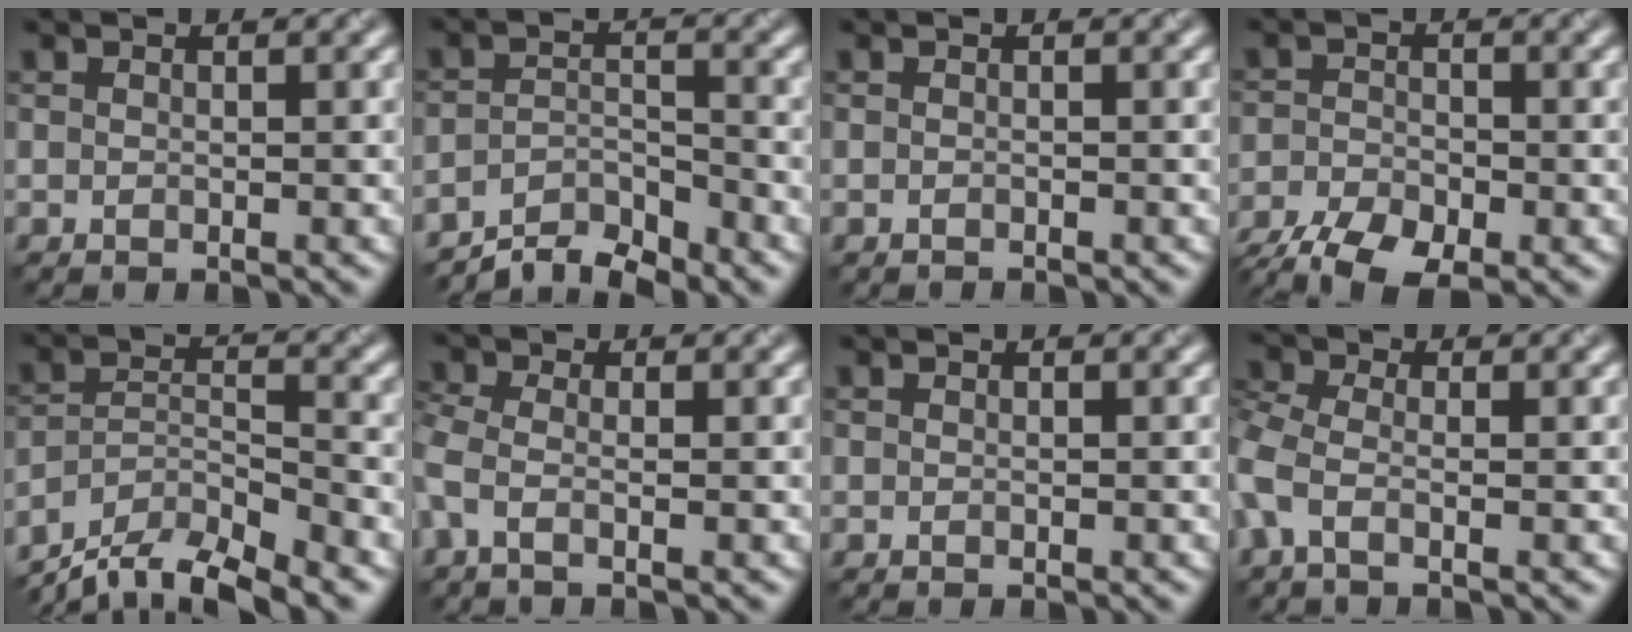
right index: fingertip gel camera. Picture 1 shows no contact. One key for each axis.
{"total": 4.4, "fx": -4.0, "fy": 1.0, "fz": 1.3, "tx": -0.018, "ty": 0.001, "tz": -0.077}
{"total": 0.5, "fx": -0.5, "fy": 0.1, "fz": 0.0, "tx": 0.002, "ty": 0.000, "tz": -0.010}
{"total": 6.2, "fx": -4.3, "fy": 2.9, "fz": 3.3, "tx": -0.059, "ty": -0.019, "tz": -0.077}
{"total": 8.0, "fx": -7.0, "fy": 1.8, "fz": 3.5, "tx": -0.064, "ty": -0.006, "tz": -0.125}
{"total": 2.2, "fx": -0.5, "fy": 1.1, "fz": 1.9, "tx": -0.051, "ty": -0.005, "tz": -0.025}
{"total": 0.0}
{"total": 3.0, "fx": -0.7, "fy": 1.6, "fz": 2.4, "tx": -0.064, "ty": 0.000, "tz": -0.031}